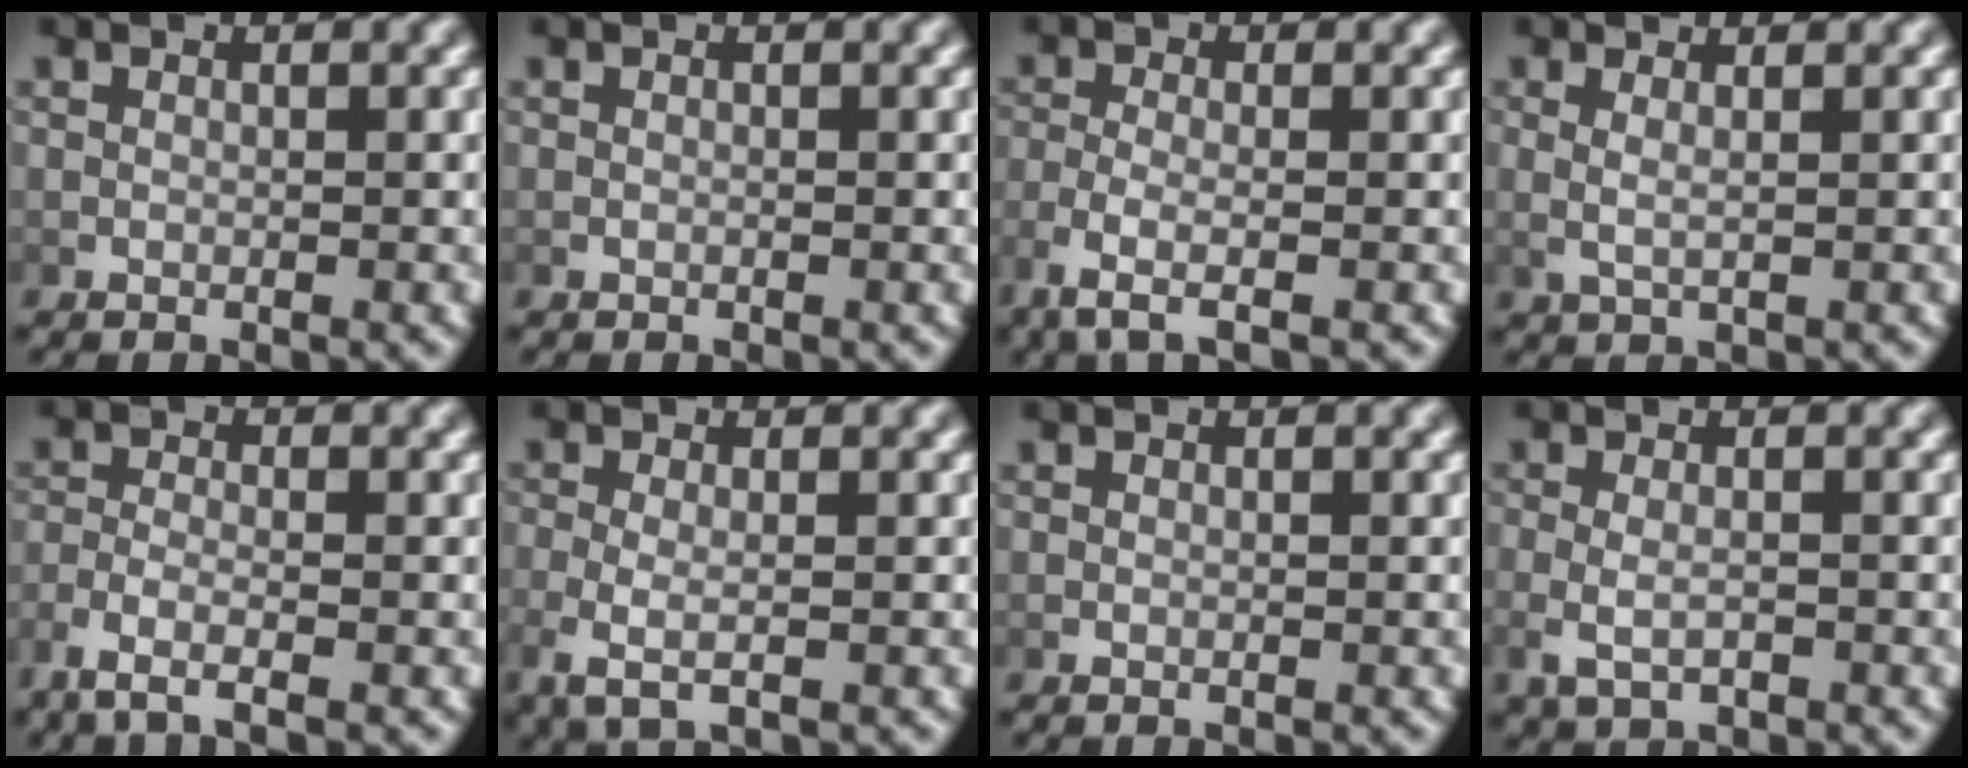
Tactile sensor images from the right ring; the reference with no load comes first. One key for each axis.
{"total": 0.0}
{"total": 3.5, "fx": -1.5, "fy": 1.0, "fz": 3.0, "tx": -0.075, "ty": -0.012, "tz": -0.020}
{"total": 2.2, "fx": 0.8, "fy": 0.8, "fz": 1.8, "tx": -0.039, "ty": -0.007, "tz": 0.021}
{"total": 2.9, "fx": -1.8, "fy": 0.7, "fz": 2.2, "tx": -0.057, "ty": -0.009, "tz": -0.029}
{"total": 2.9, "fx": -0.7, "fy": 1.0, "fz": 2.6, "tx": -0.071, "ty": -0.014, "tz": -0.005}
{"total": 0.0}
{"total": 2.4, "fx": -0.9, "fy": 1.1, "fz": 2.0, "tx": -0.057, "ty": -0.012, "tz": -0.004}